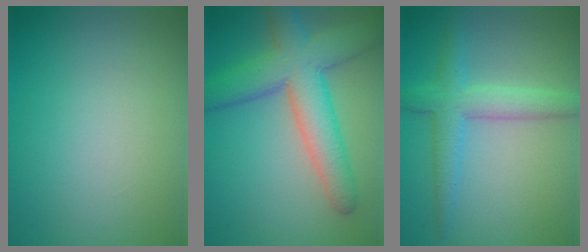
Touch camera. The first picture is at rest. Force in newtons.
{"total": 7.8, "press": 7.8, "slide": 0.3}
{"total": 3.9, "press": 3.9, "slide": 0.0}